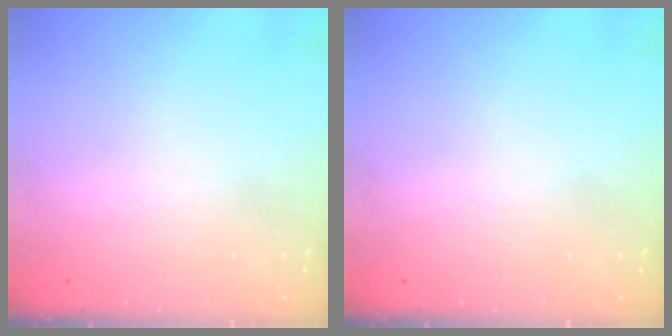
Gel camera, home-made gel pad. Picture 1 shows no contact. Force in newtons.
{"total": 0.0}